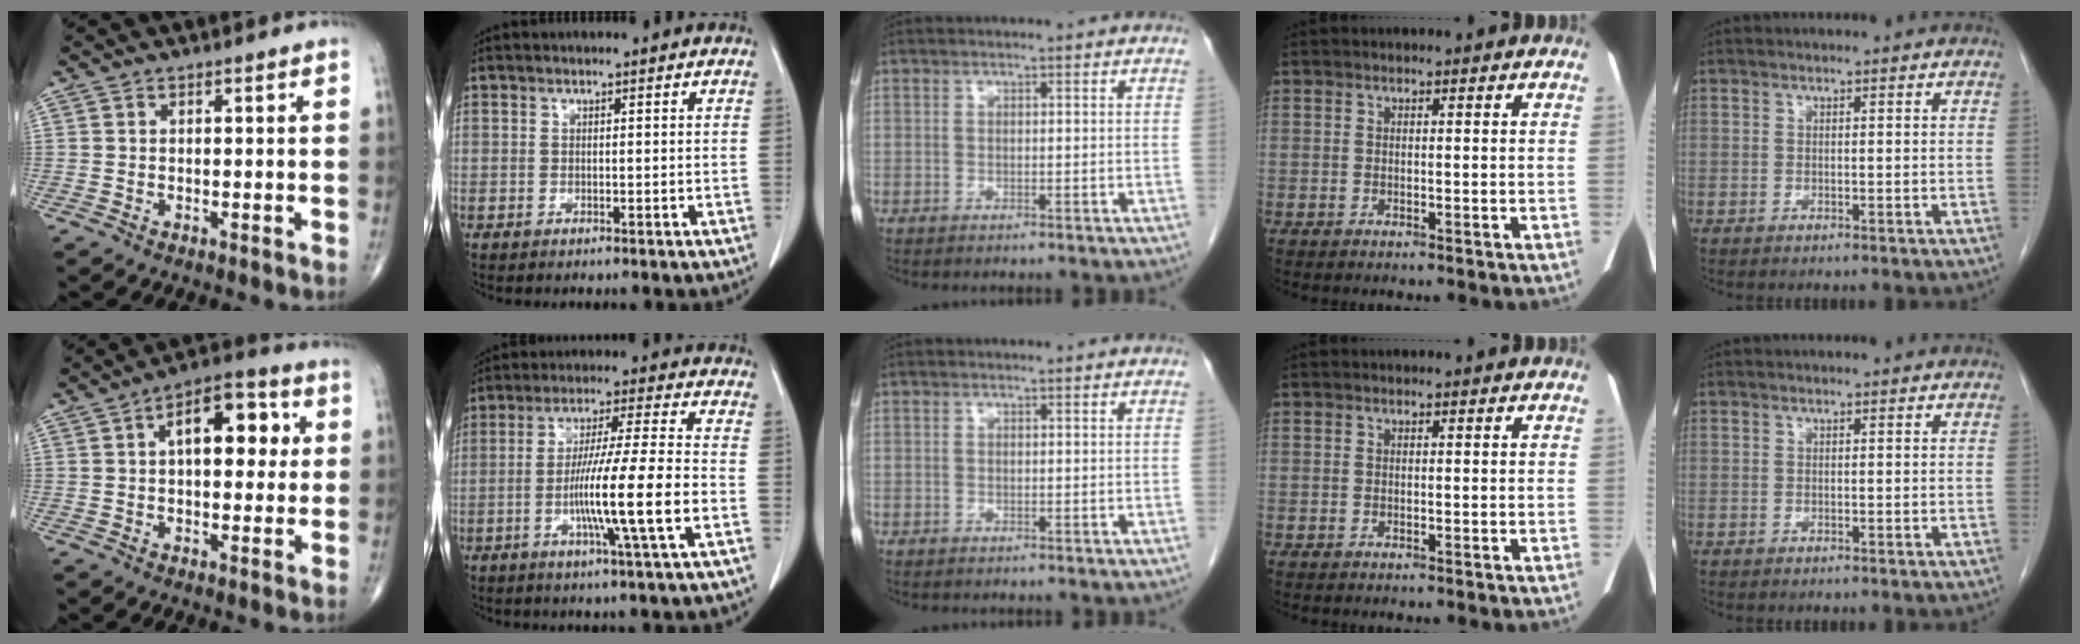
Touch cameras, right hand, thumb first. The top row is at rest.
{"thumb": {"total": 12.9, "force": [2.8, 6.7, 10.6], "torque": [-0.124, 0.019, 0.035]}, "index": {"total": 12.9, "force": [-3.4, -1.1, 12.4], "torque": [-0.223, -0.006, -0.063]}}